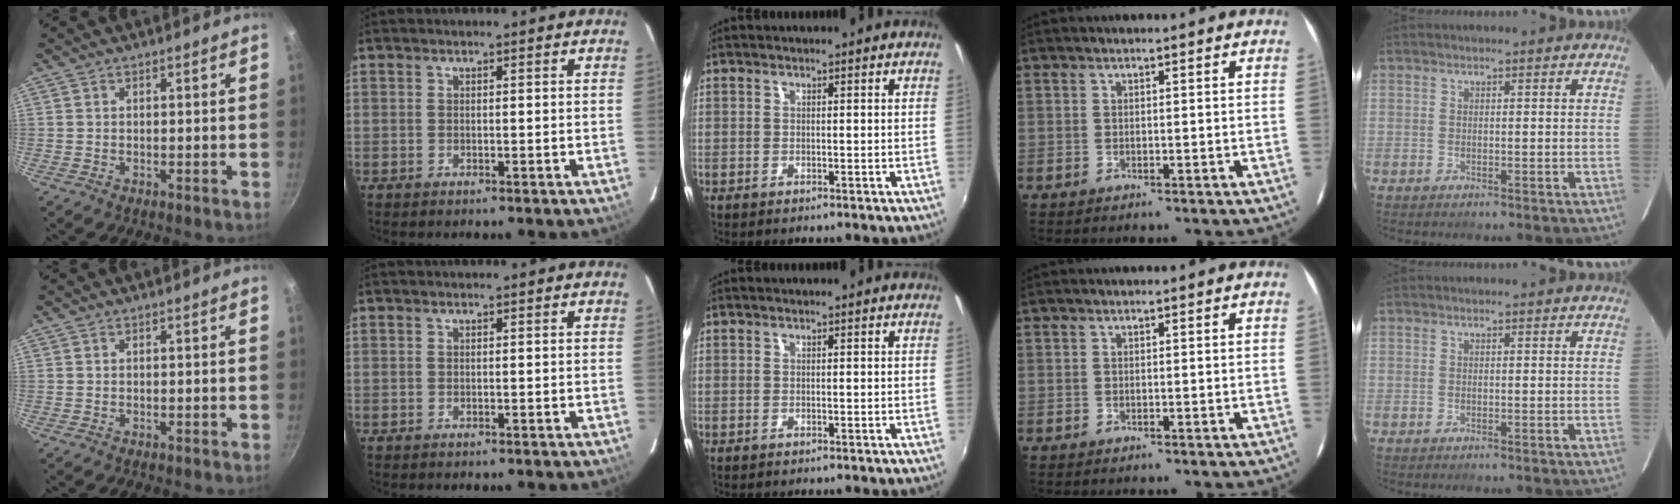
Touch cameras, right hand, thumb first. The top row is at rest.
{}